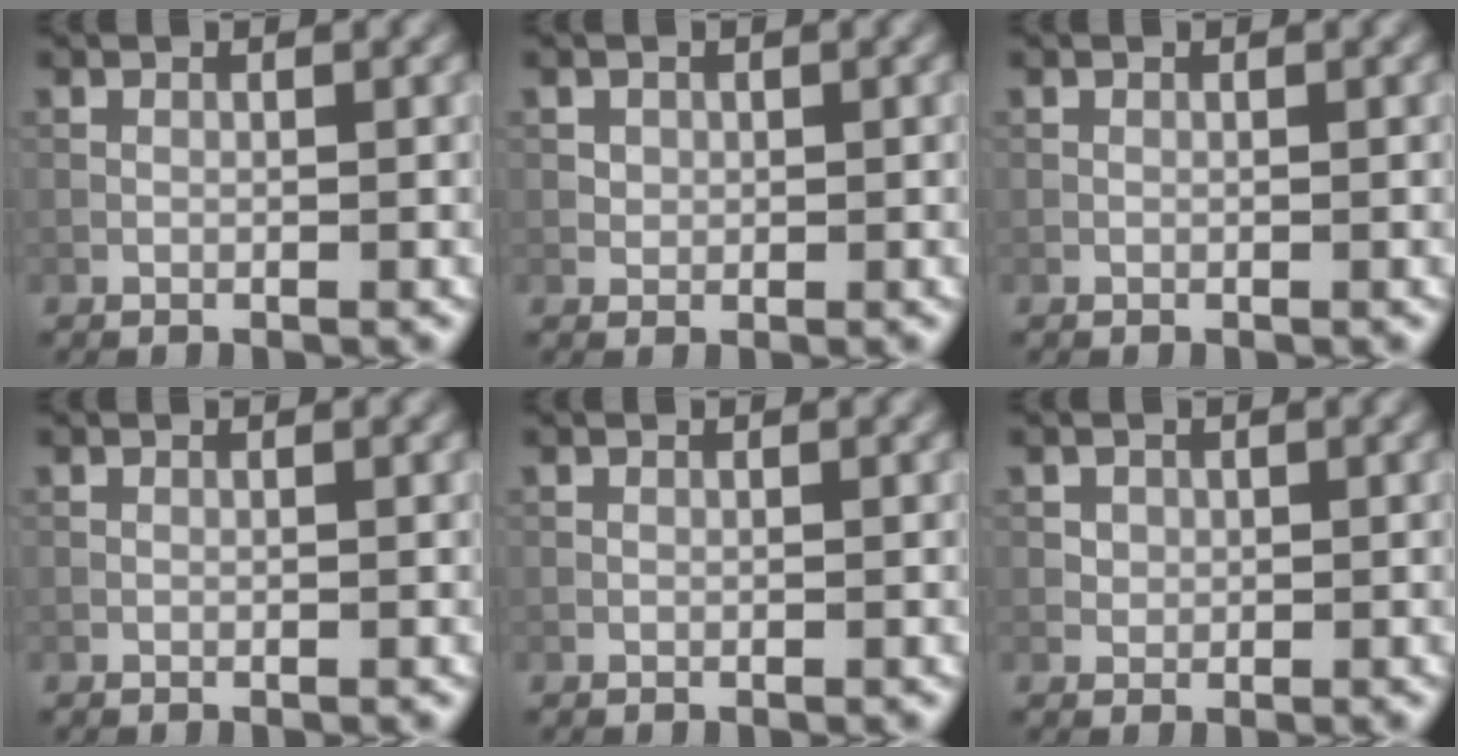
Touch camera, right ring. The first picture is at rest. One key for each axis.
{"total": 0.9, "fx": 0.3, "fy": 0.8, "fz": 0.2, "tx": 0.000, "ty": -0.004, "tz": 0.010}
{"total": 0.0}
{"total": 0.0}
{"total": 0.0}
{"total": 1.2, "fx": 0.5, "fy": 1.1, "fz": 0.3, "tx": -0.004, "ty": -0.005, "tz": 0.018}